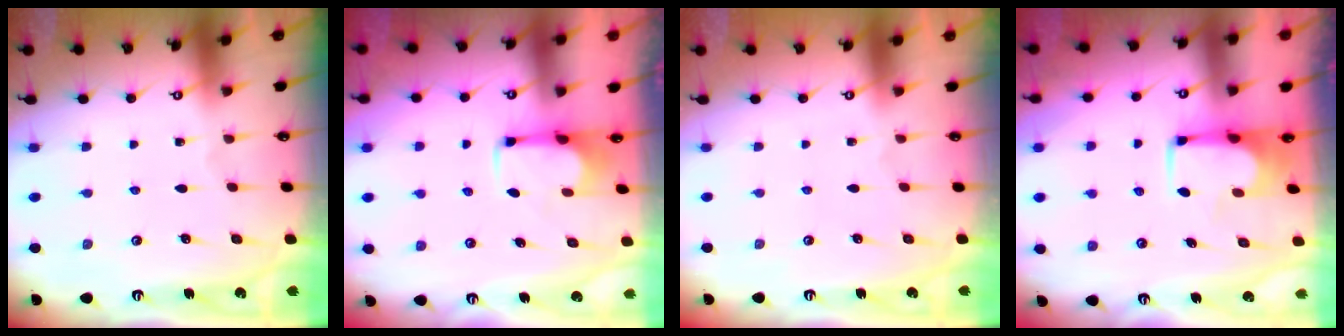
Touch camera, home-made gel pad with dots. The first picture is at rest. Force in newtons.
{"total": 2.4, "press": 2.2, "slide": 0.8}
{"total": 1.5, "press": 1.4, "slide": 0.6}
{"total": 1.6, "press": 1.5, "slide": 0.1}